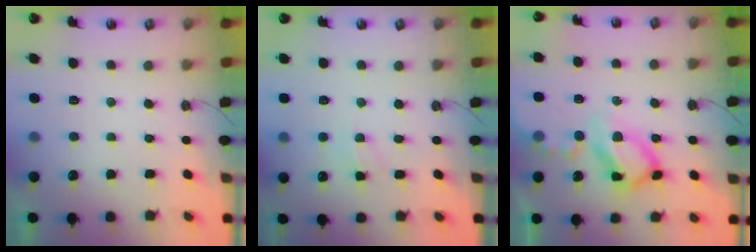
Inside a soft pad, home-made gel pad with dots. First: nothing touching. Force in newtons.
{"total": 4.3, "press": 4.2, "slide": 0.6}
{"total": 15.2, "press": 15.2, "slide": 1.5}